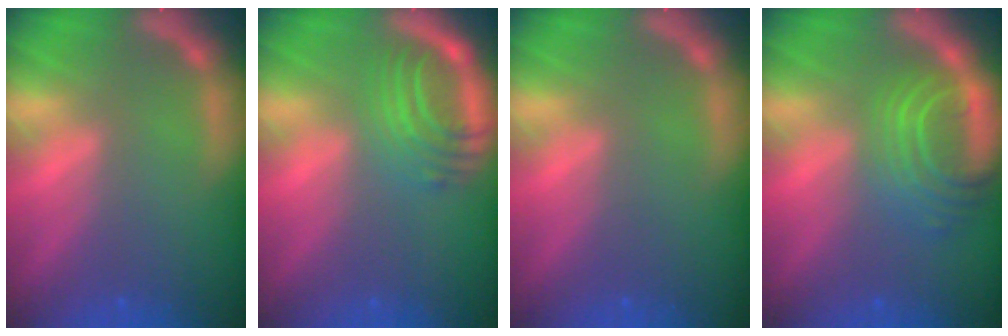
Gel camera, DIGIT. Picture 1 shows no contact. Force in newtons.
{"total": 6.1}
{"total": 0.0}
{"total": 7.0}